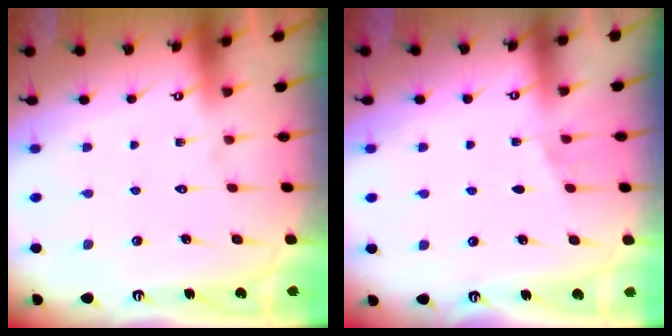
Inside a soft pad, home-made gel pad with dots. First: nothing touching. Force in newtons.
{"total": 0.7, "press": 0.7, "slide": 0.1}